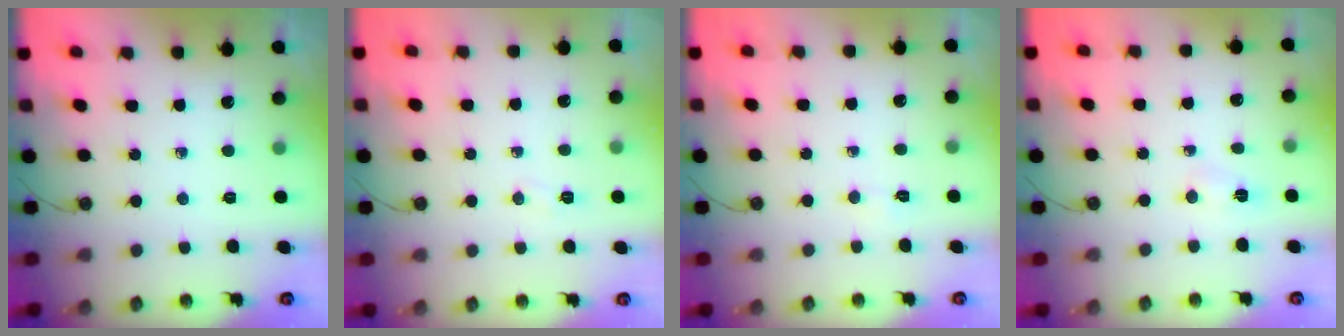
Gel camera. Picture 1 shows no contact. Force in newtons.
{"total": 3.4, "press": 3.4, "slide": 0.5}
{"total": 2.5, "press": 2.5, "slide": 0.3}
{"total": 2.9, "press": 2.9, "slide": 0.4}